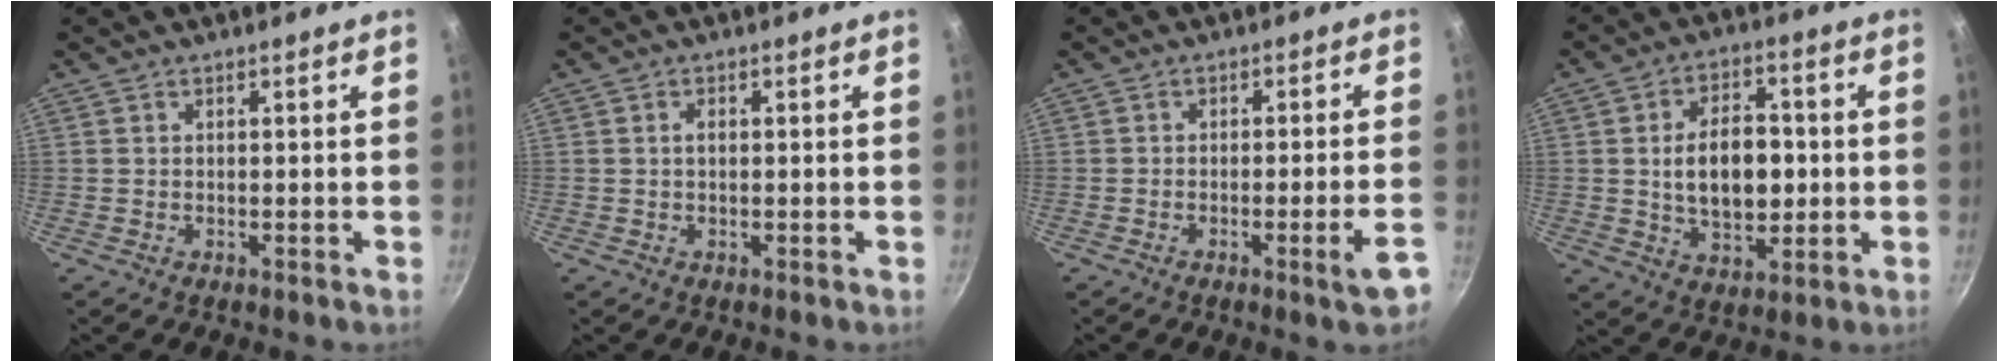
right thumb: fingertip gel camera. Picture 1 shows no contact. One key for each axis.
{"total": 1.3, "fx": 0.2, "fy": 0.7, "fz": 1.0, "tx": -0.018, "ty": 0.004, "tz": 0.003}
{"total": 5.6, "fx": -2.7, "fy": 0.5, "fz": 4.8, "tx": -0.061, "ty": 0.013, "tz": -0.032}
{"total": 12.8, "fx": 0.2, "fy": 7.9, "fz": 10.1, "tx": -0.136, "ty": 0.007, "tz": 0.007}